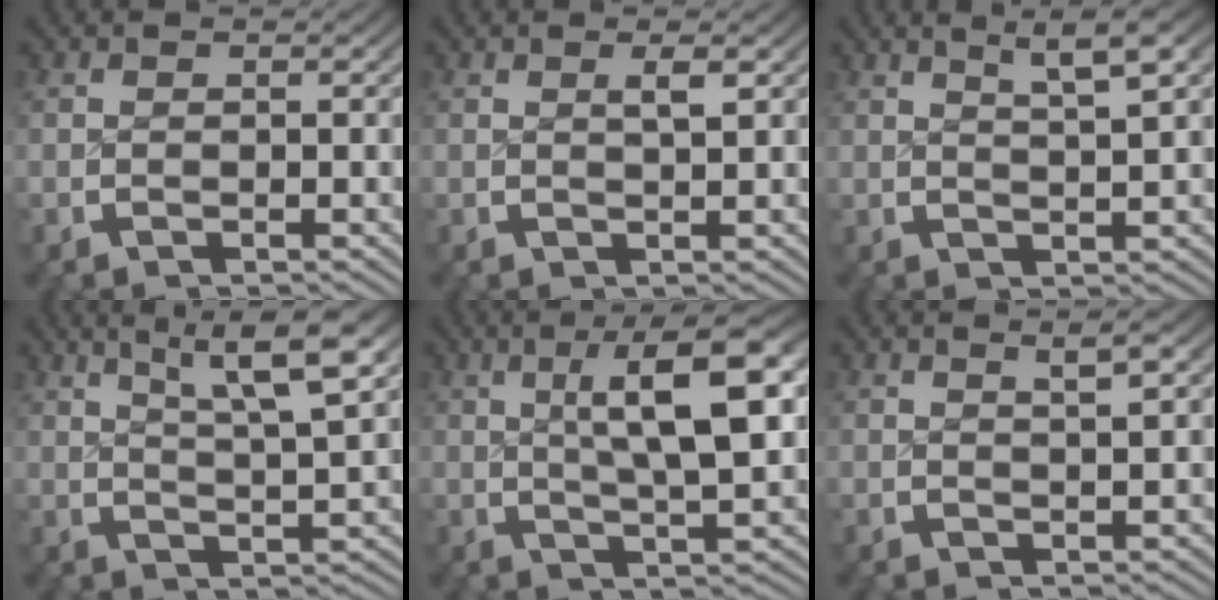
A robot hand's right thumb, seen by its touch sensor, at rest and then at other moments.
{"total": 1.2, "force": [0.6, 0.1, 1.1], "torque": [-0.017, -0.001, 0.012]}
{"total": 5.2, "force": [3.2, 1.3, 3.9], "torque": [-0.043, 0.015, 0.049]}
{"total": 7.0, "force": [3.4, 2.3, 5.7], "torque": [-0.078, 0.009, 0.052]}
{"total": 9.2, "force": [2.3, 3.2, 8.3], "torque": [-0.120, 0.010, 0.033]}
{"total": 2.6, "force": [1.6, 0.2, 2.0], "torque": [-0.024, 0.005, 0.027]}